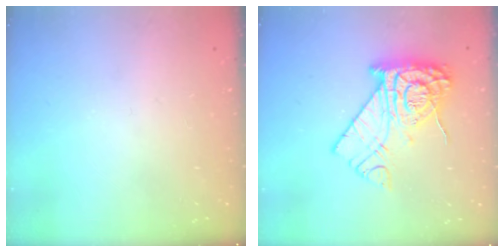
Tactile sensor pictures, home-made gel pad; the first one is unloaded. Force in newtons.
{"total": 16.5, "press": 16.4, "slide": 1.8}